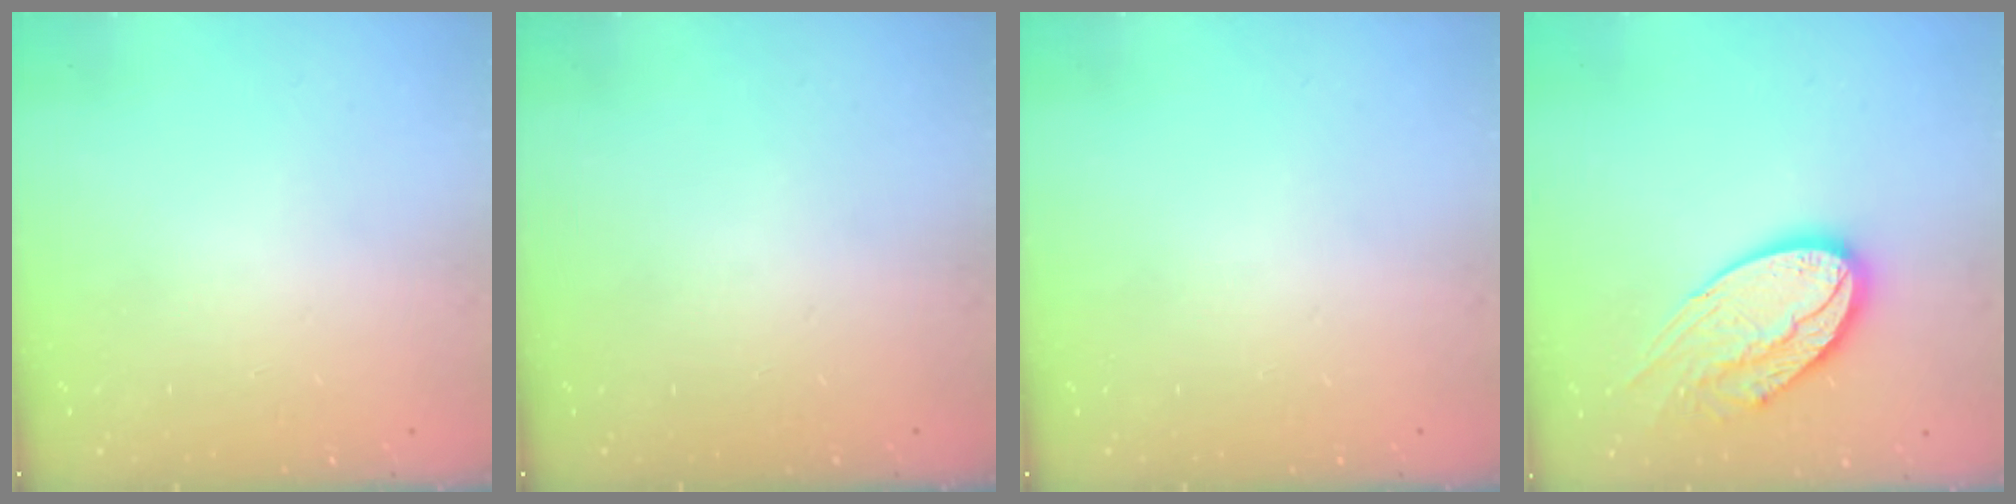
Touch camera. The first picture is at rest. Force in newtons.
{"total": 0.0}
{"total": 0.0}
{"total": 19.0, "press": 18.9, "slide": 1.8}